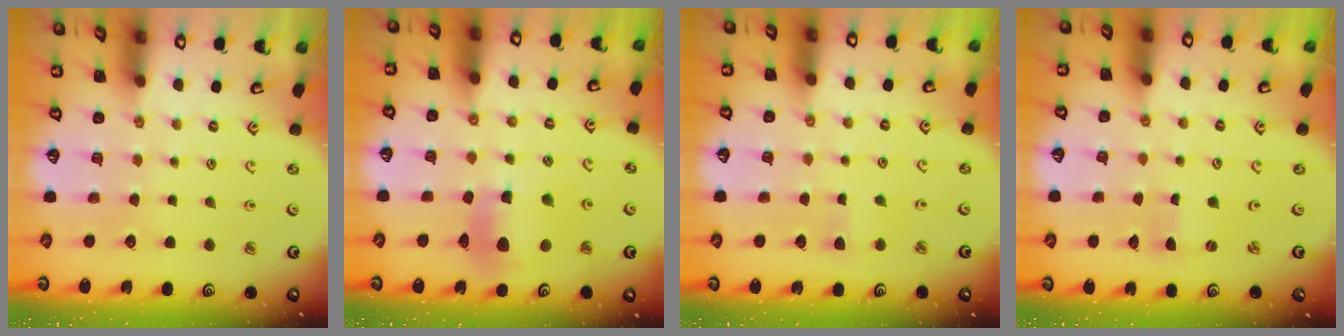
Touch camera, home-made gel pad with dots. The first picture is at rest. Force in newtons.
{"total": 10.4, "press": 10.3, "slide": 1.3}
{"total": 3.1, "press": 3.0, "slide": 0.5}
{"total": 0.0}